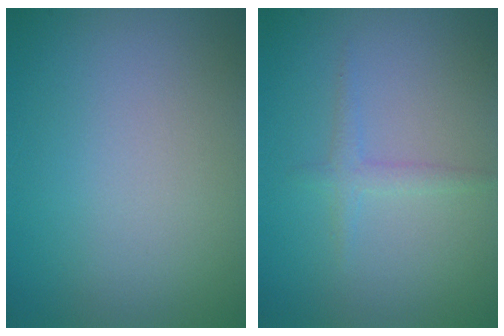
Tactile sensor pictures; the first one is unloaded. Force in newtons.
{"total": 1.3, "press": 1.3, "slide": 0.0}